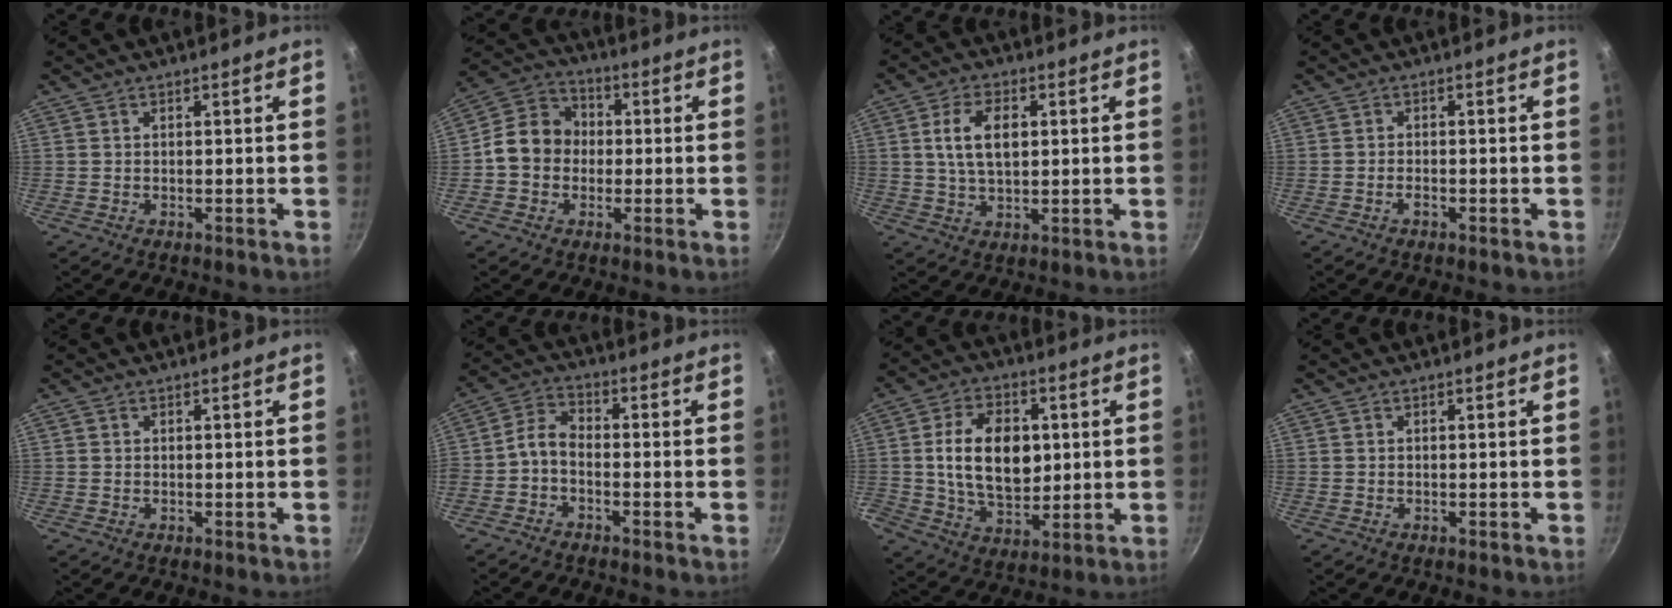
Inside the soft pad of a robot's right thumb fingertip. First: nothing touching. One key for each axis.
{"total": 10.5, "fx": -0.7, "fy": 9.1, "fz": 5.3, "tx": -0.058, "ty": 0.027, "tz": -0.034}
{"total": 8.6, "fx": 1.7, "fy": 4.9, "fz": 6.9, "tx": -0.114, "ty": 0.004, "tz": 0.031}
{"total": 1.4, "fx": -0.8, "fy": 0.6, "fz": 0.9, "tx": -0.022, "ty": 0.009, "tz": -0.018}
{"total": 0.5, "fx": 0.2, "fy": 0.5, "fz": 0.1, "tx": -0.001, "ty": 0.002, "tz": 0.001}
{"total": 4.7, "fx": -2.1, "fy": 2.5, "fz": 3.3, "tx": -0.075, "ty": 0.033, "tz": -0.054}
{"total": 14.6, "fx": 1.6, "fy": 9.7, "fz": 10.8, "tx": -0.159, "ty": -0.004, "tz": 0.029}
{"total": 0.0}